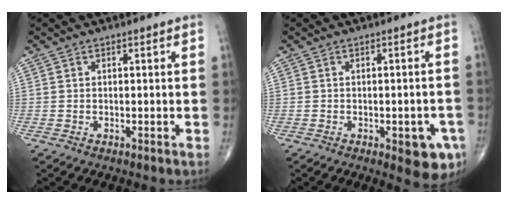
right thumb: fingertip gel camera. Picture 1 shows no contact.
{"total": 6.9, "force": [-2.9, 2.8, 5.7], "torque": [-0.046, 0.004, -0.028]}